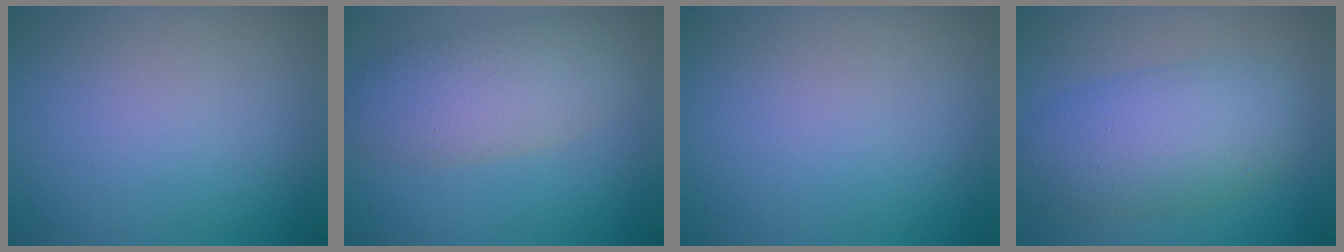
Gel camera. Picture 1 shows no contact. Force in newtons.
{"total": 5.7, "press": 5.7, "slide": 0.5}
{"total": 0.0}
{"total": 6.8, "press": 6.8, "slide": 0.3}